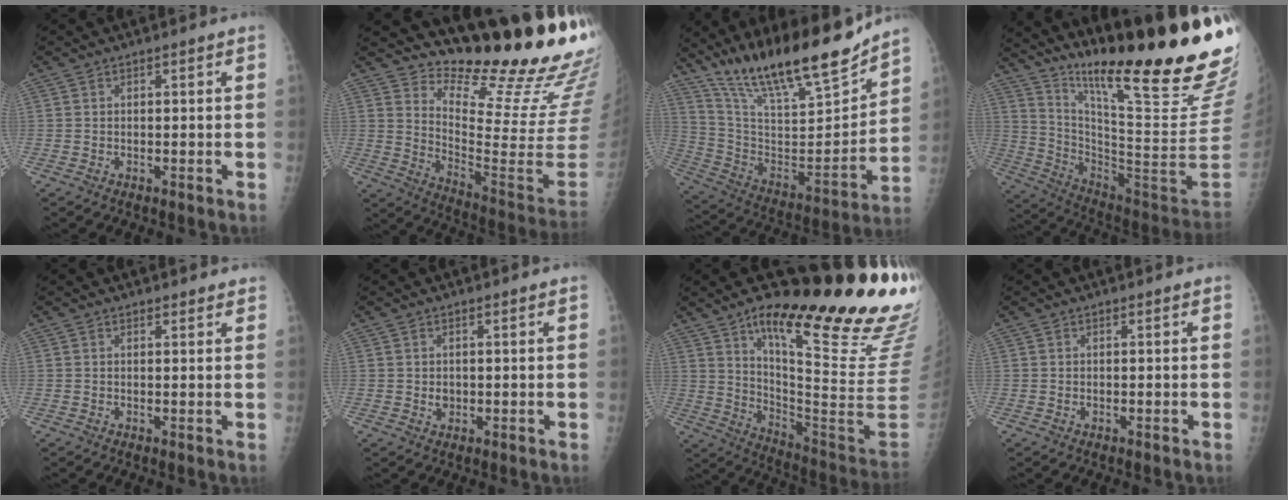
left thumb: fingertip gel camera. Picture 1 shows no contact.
{"total": 23.5, "force": [20.0, 3.6, 11.9], "torque": [-0.144, -0.199, 0.278]}
{"total": 25.4, "force": [19.8, 6.1, 14.7], "torque": [-0.217, -0.092, 0.342]}
{"total": 29.7, "force": [21.1, 0.9, 20.9], "torque": [-0.298, -0.137, 0.334]}
{"total": 2.3, "force": [2.1, 0.7, 0.3], "torque": [0.007, -0.009, 0.021]}
{"total": 1.6, "force": [0.6, 1.2, 0.8], "torque": [-0.007, -0.005, 0.012]}
{"total": 29.5, "force": [17.1, 4.2, 23.6], "torque": [-0.277, -0.082, 0.270]}
{"total": 0.6, "force": [0.4, 0.3, 0.2], "torque": [-0.007, -0.003, 0.006]}